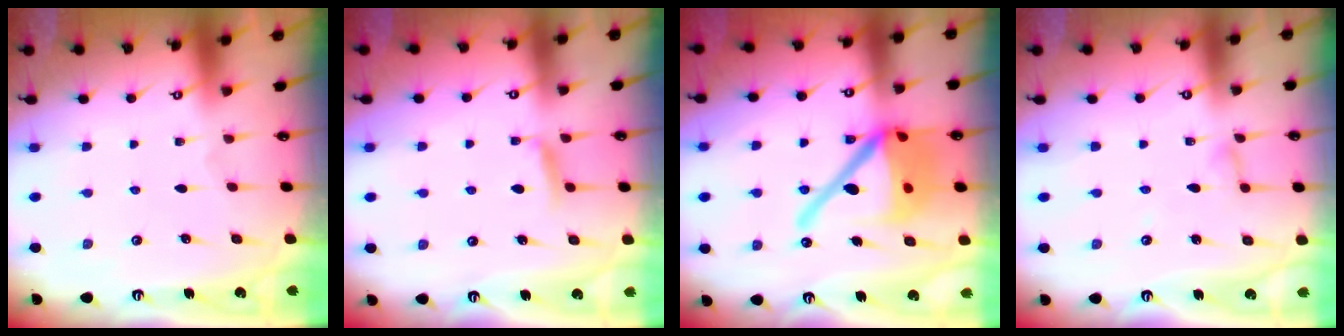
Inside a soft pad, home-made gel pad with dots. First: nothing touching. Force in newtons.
{"total": 5.7, "press": 5.6, "slide": 0.8}
{"total": 18.8, "press": 18.5, "slide": 3.3}
{"total": 2.9, "press": 2.9, "slide": 0.3}